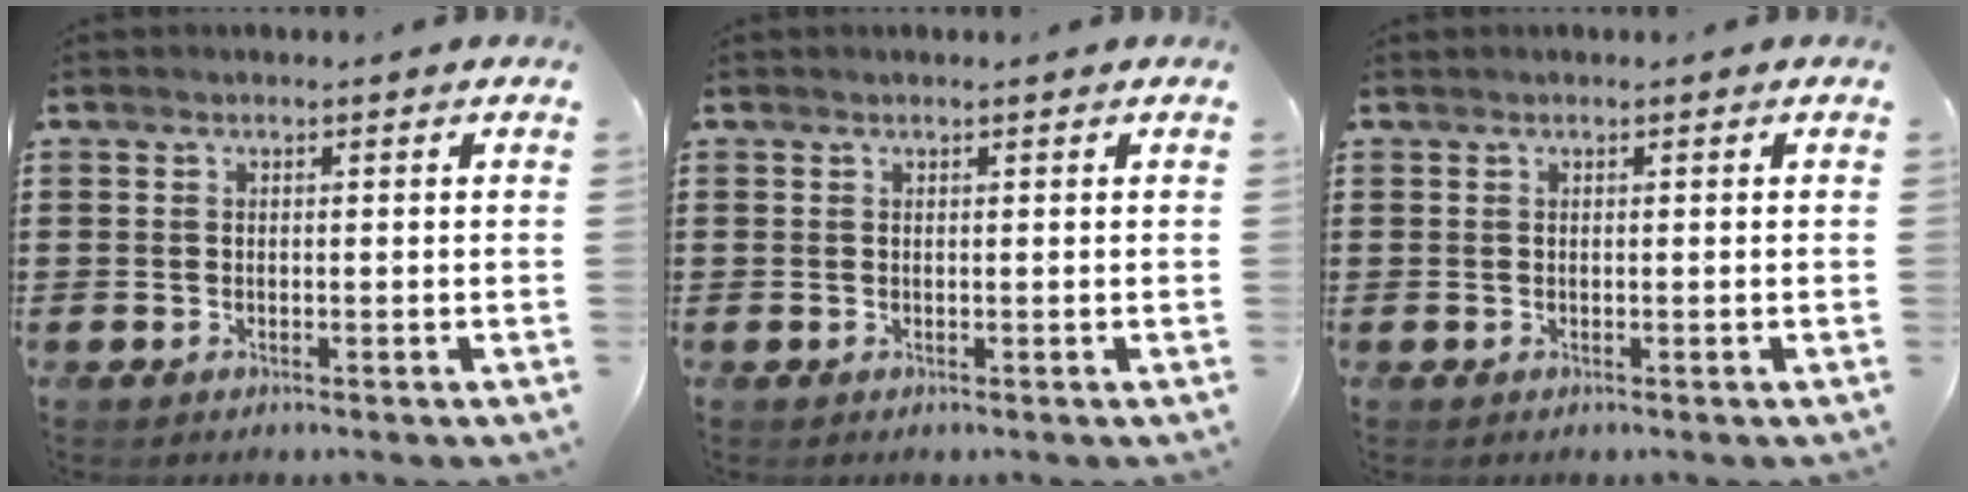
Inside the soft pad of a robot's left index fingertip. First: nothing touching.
{"total": 0.0}
{"total": 0.0}